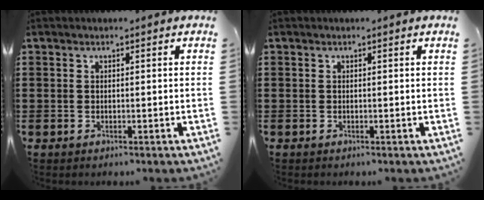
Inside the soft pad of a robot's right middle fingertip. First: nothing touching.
{"total": 0.0}